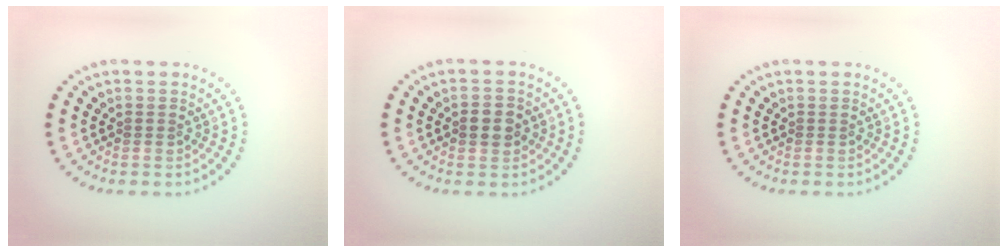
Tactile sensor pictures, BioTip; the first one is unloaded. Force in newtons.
{"total": 2.2, "press": 2.2, "slide": 0.2}
{"total": 0.0}